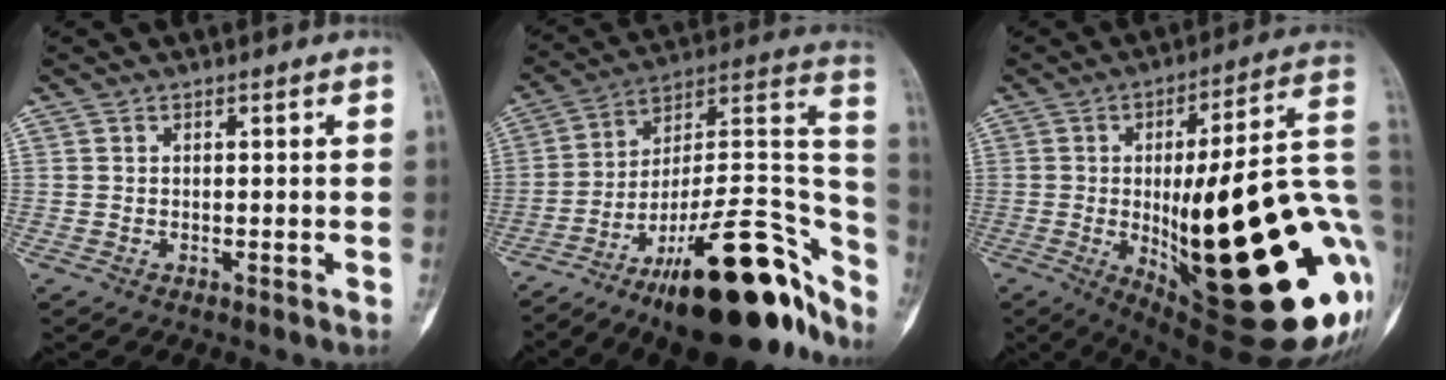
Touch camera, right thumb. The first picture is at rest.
{"total": 30.4, "force": [-17.3, 10.6, 22.7], "torque": [-0.236, 0.106, -0.265]}
{"total": 39.3, "force": [-5.0, 11.4, 37.2], "torque": [-0.447, 0.005, -0.057]}